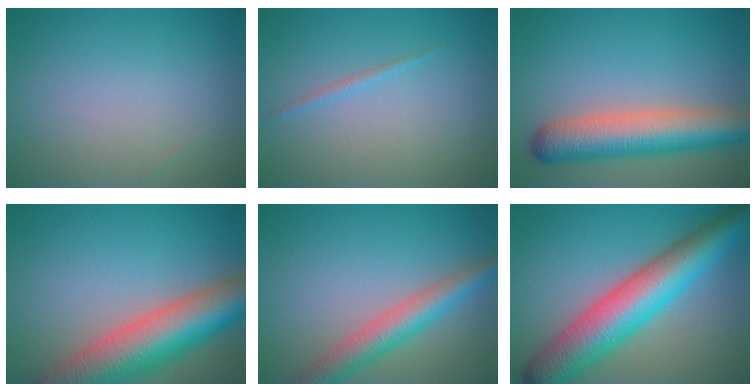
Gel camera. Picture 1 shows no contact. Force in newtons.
{"total": 0.7, "press": 0.7, "slide": 0.0}
{"total": 7.7, "press": 7.7, "slide": 0.3}
{"total": 11.6, "press": 11.6, "slide": 0.4}
{"total": 4.8, "press": 4.8, "slide": 0.2}
{"total": 10.5, "press": 10.5, "slide": 0.2}